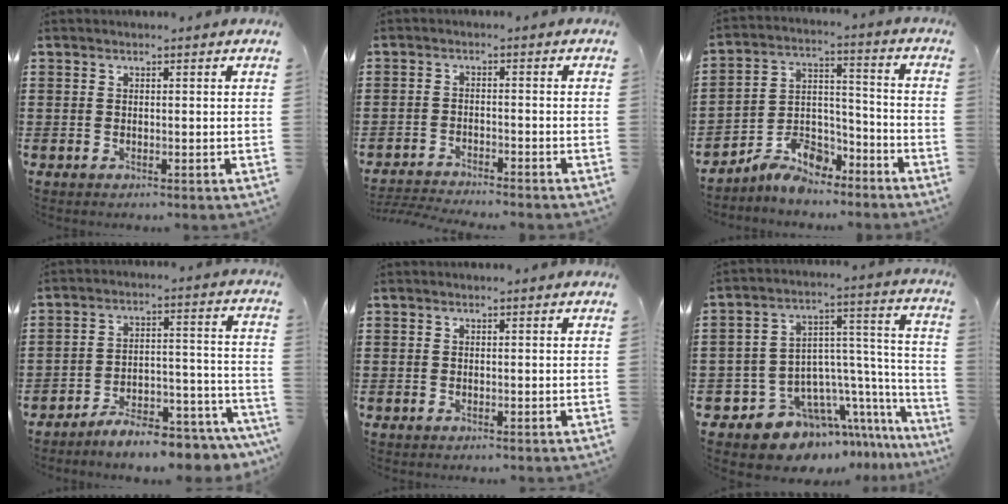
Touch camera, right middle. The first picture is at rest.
{"total": 2.9, "force": [-2.9, 0.0, 0.3], "torque": [-0.008, 0.000, -0.062]}
{"total": 8.1, "force": [-7.4, 2.6, 2.0], "torque": [-0.031, 0.023, -0.142]}
{"total": 7.0, "force": [-6.7, 0.4, 1.8], "torque": [-0.022, 0.017, -0.125]}
{"total": 0.0}
{"total": 10.0, "force": [-7.5, 6.0, 2.8], "torque": [-0.073, 0.000, -0.137]}